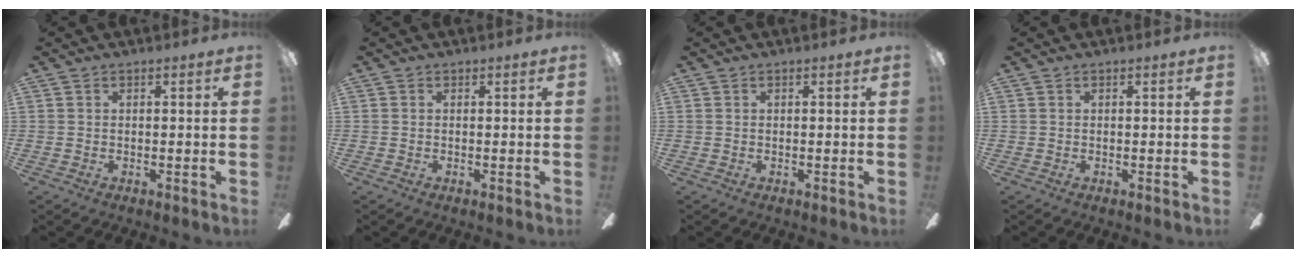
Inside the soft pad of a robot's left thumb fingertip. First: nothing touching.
{"total": 0.0}
{"total": 0.0}
{"total": 0.0}